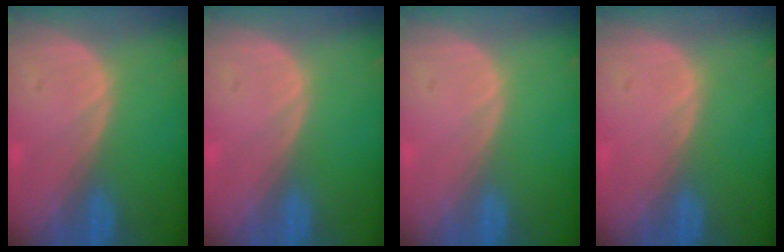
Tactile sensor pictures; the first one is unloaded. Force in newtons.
{"total": 0.0}
{"total": 0.0}
{"total": 0.0}